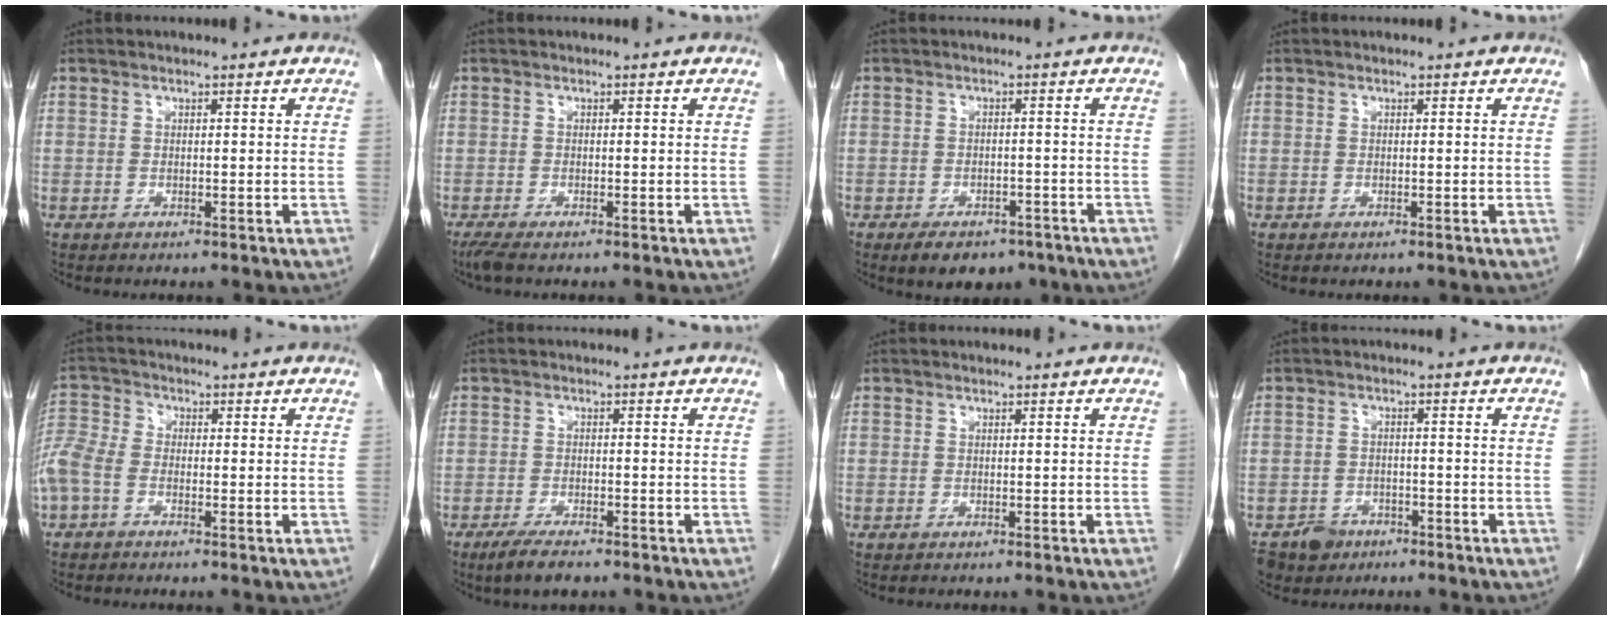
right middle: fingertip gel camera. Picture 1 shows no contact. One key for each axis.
{"total": 1.7, "fx": -1.3, "fy": 0.2, "fz": 1.1, "tx": -0.029, "ty": -0.009, "tz": -0.029}
{"total": 7.0, "fx": -5.1, "fy": 3.7, "fz": 3.0, "tx": -0.038, "ty": 0.003, "tz": -0.069}
{"total": 0.0}
{"total": 10.1, "fx": -3.5, "fy": 7.5, "fz": 5.8, "tx": -0.182, "ty": 0.019, "tz": -0.076}
{"total": 4.4, "fx": -3.2, "fy": 1.0, "fz": 2.8, "tx": -0.057, "ty": -0.008, "tz": -0.056}
{"total": 0.0}
{"total": 4.3, "fx": -2.8, "fy": 3.1, "fz": 0.7, "tx": -0.011, "ty": 0.004, "tz": -0.044}